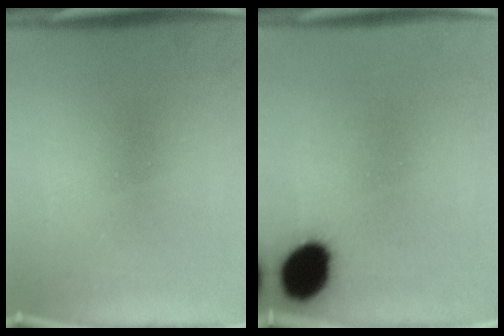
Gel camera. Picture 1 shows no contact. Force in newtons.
{"total": 13.6}